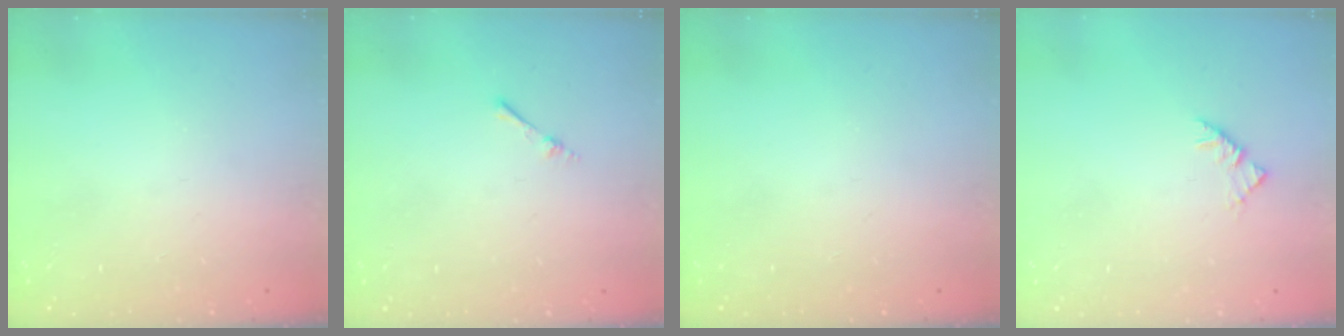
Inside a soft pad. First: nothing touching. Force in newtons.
{"total": 1.7, "press": 1.7, "slide": 0.3}
{"total": 0.0}
{"total": 2.9, "press": 2.8, "slide": 0.7}